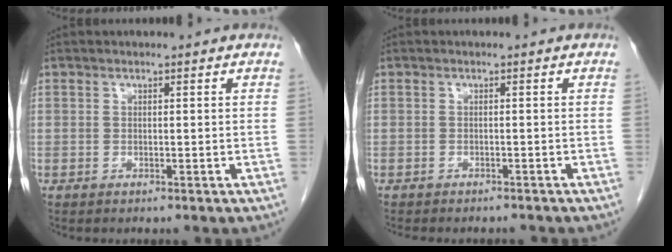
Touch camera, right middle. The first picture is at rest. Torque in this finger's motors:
{"motor_torque": [0.15, -0.13, 0.02, 0.04]}